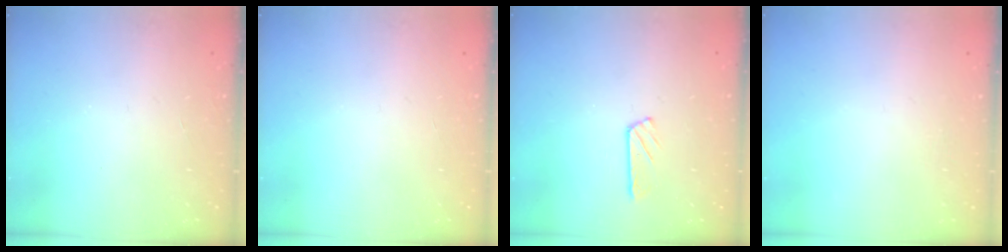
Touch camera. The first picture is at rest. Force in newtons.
{"total": 0.0}
{"total": 2.9, "press": 2.9, "slide": 0.3}
{"total": 0.0}